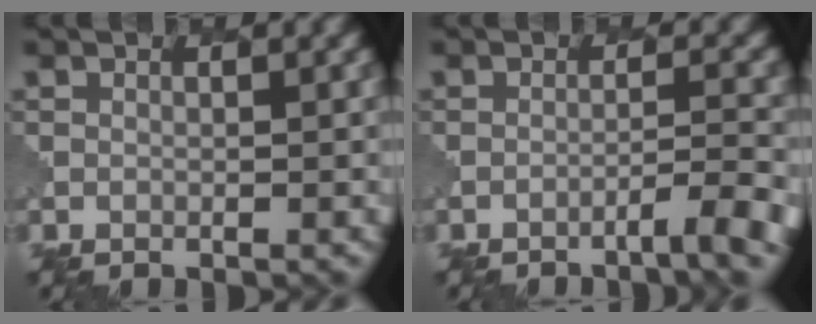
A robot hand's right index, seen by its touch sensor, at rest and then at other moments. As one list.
[{"total": 3.4, "force": [-2.2, 0.3, 2.5], "torque": [-0.027, 0.012, -0.044]}]